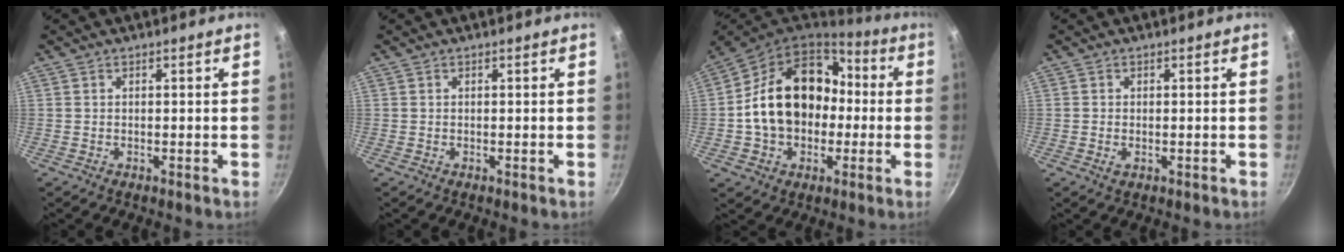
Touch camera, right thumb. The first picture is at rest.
{"total": 0.0}
{"total": 20.7, "force": [-0.2, 15.8, 13.4], "torque": [-0.208, 0.055, -0.001]}
{"total": 1.0, "force": [-0.2, 0.6, 0.7], "torque": [-0.015, -0.001, -0.003]}